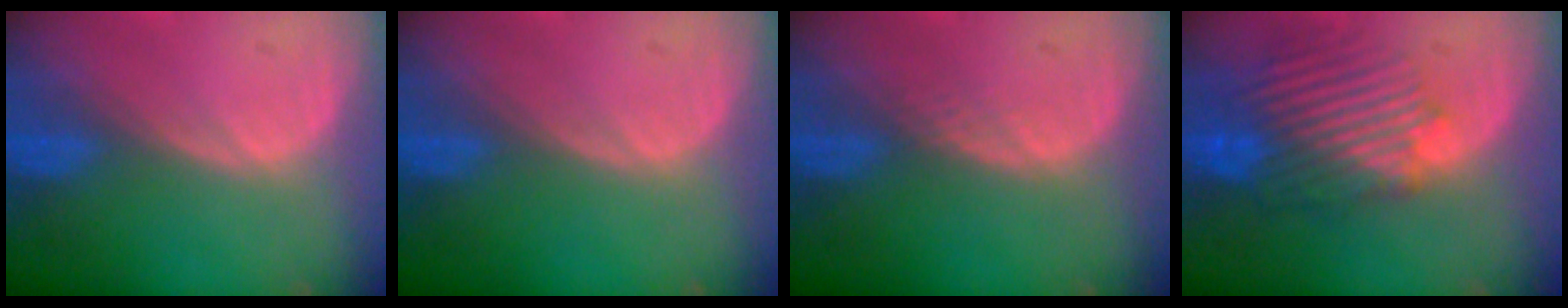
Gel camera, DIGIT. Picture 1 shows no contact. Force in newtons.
{"total": 0.0}
{"total": 1.0, "press": 1.0, "slide": 0.1}
{"total": 10.4, "press": 9.3, "slide": 4.6}